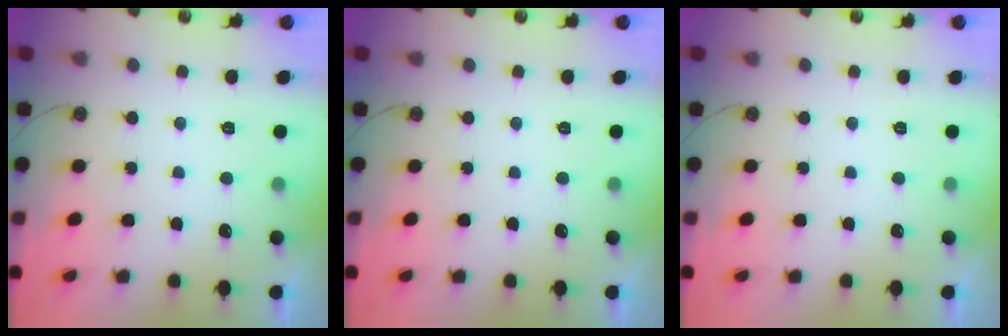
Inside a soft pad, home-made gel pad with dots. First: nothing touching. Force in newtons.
{"total": 0.0}
{"total": 0.0}